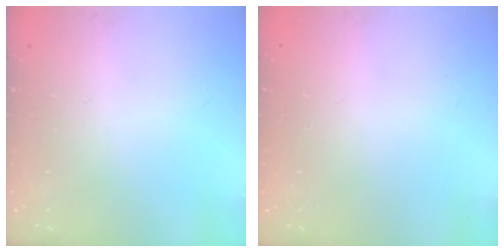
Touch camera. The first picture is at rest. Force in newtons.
{"total": 0.8, "press": 0.4, "slide": 0.7}